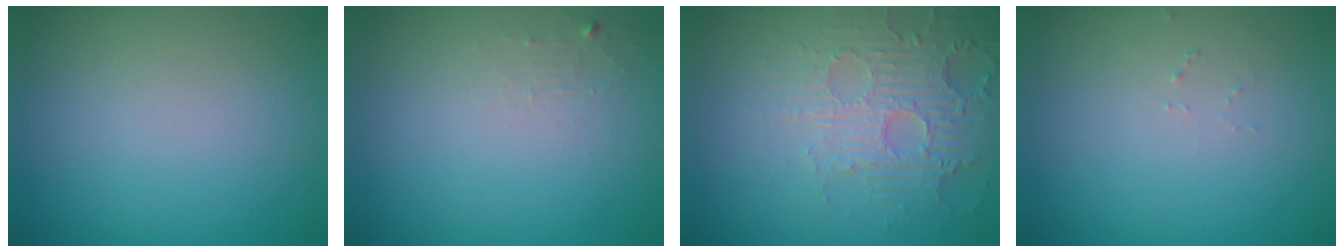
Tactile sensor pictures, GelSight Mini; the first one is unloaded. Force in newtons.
{"total": 1.0, "press": 1.0, "slide": 0.1}
{"total": 4.3, "press": 3.8, "slide": 2.0}
{"total": 0.7, "press": 0.7, "slide": 0.1}